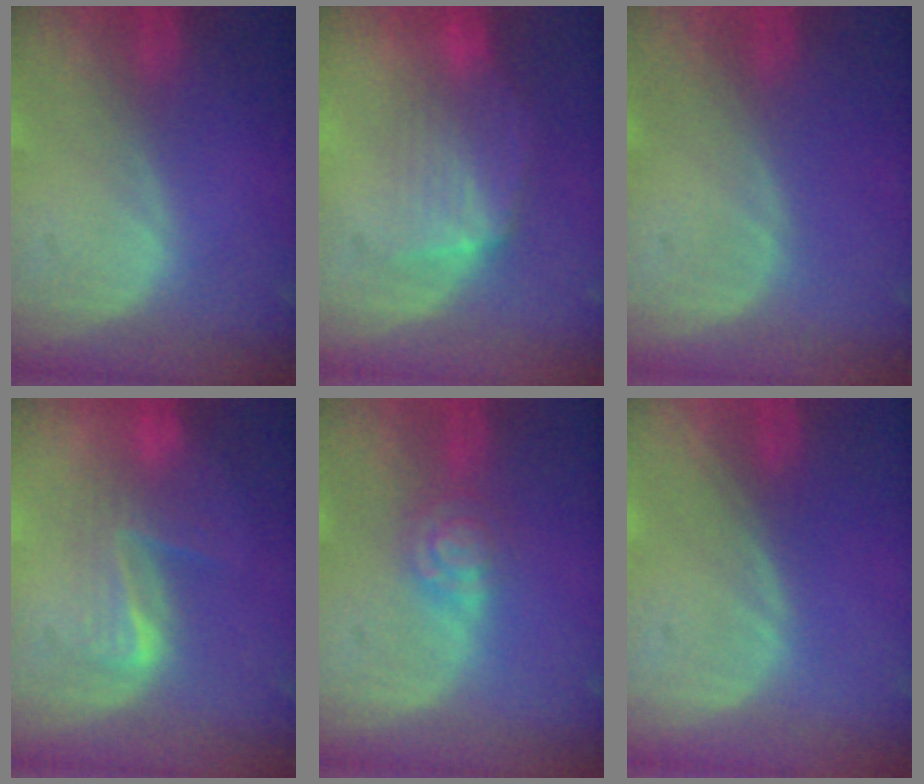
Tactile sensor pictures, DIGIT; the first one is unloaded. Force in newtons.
{"total": 6.9, "press": 6.4, "slide": 2.7}
{"total": 0.0}
{"total": 4.6, "press": 4.4, "slide": 1.4}
{"total": 4.7, "press": 4.0, "slide": 2.5}
{"total": 0.0}